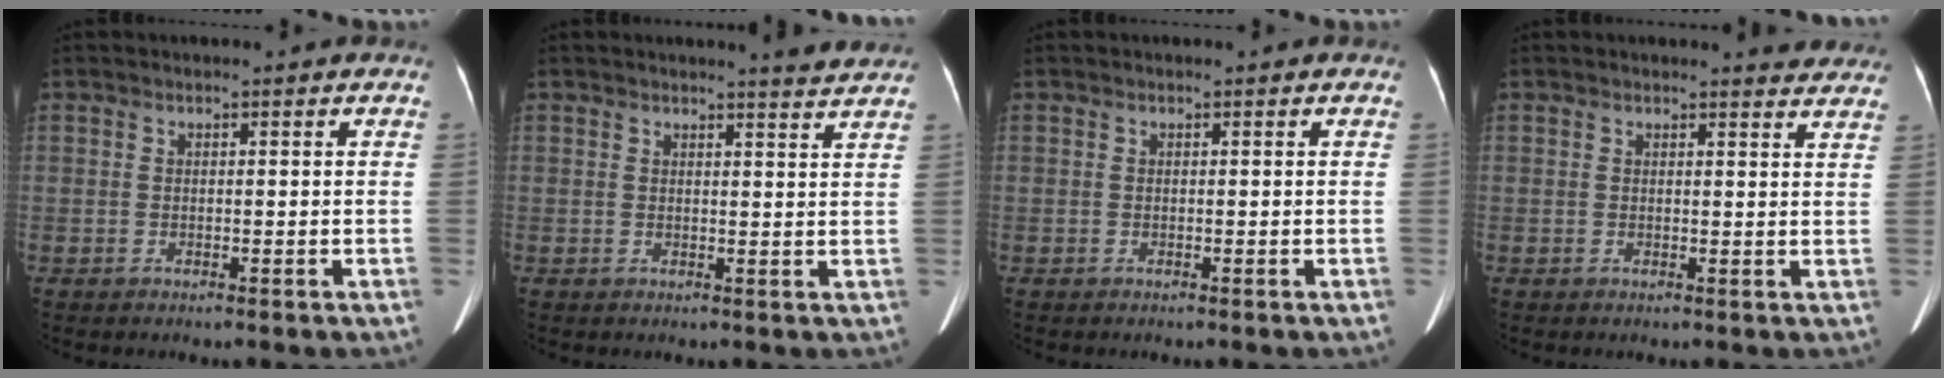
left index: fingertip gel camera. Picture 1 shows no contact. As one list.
[{"total": 3.3, "force": [3.2, -0.5, 0.7], "torque": [-0.015, -0.012, 0.029]}, {"total": 0.0}, {"total": 4.6, "force": [4.5, 0.8, 0.8], "torque": [-0.003, -0.012, 0.031]}]